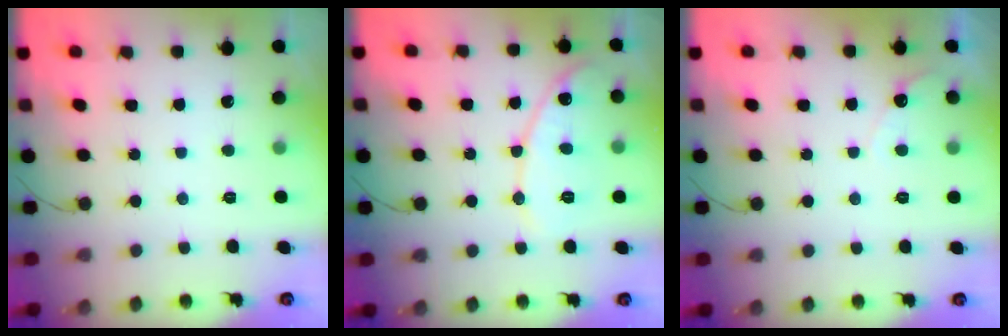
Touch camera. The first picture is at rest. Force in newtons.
{"total": 11.0, "press": 11.0, "slide": 1.0}
{"total": 3.6, "press": 3.6, "slide": 0.2}